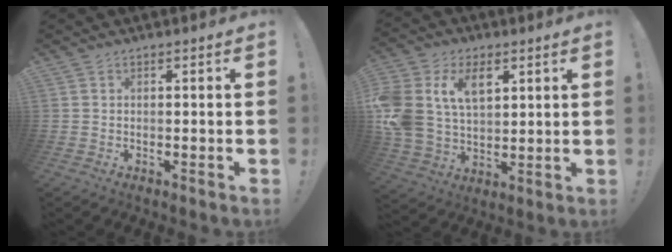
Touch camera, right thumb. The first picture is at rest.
{"total": 16.4, "force": [6.3, 11.5, 9.8], "torque": [-0.190, -0.022, 0.122]}